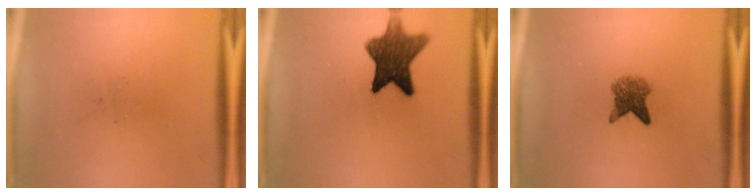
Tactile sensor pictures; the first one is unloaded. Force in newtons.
{"total": 10.3}
{"total": 4.0}